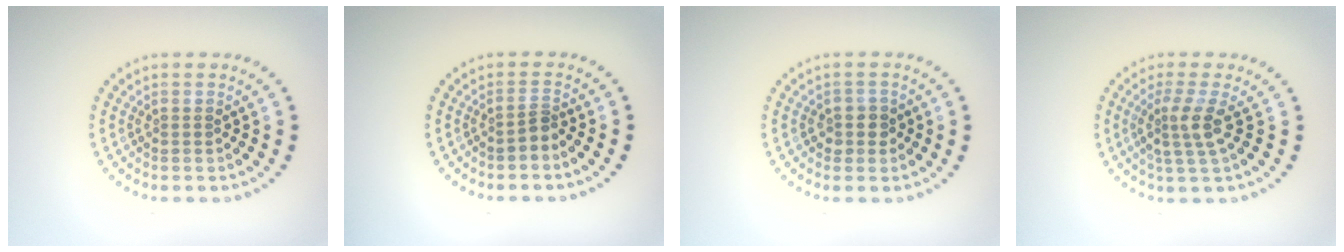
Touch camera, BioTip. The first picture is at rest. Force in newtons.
{"total": 1.1, "press": 0.6, "slide": 0.9}
{"total": 1.7, "press": 1.5, "slide": 0.9}
{"total": 2.7, "press": 2.1, "slide": 1.8}